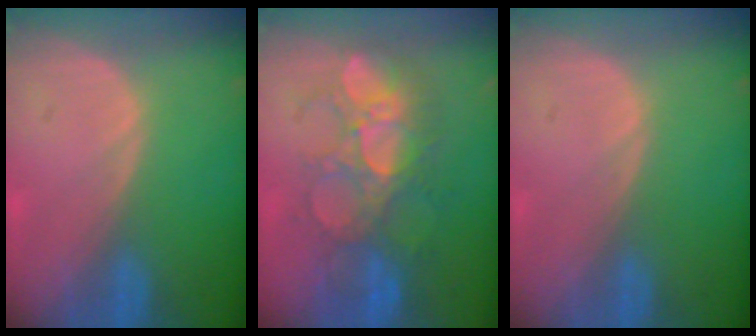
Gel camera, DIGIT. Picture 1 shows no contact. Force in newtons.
{"total": 9.0, "press": 8.8, "slide": 2.3}
{"total": 0.0}